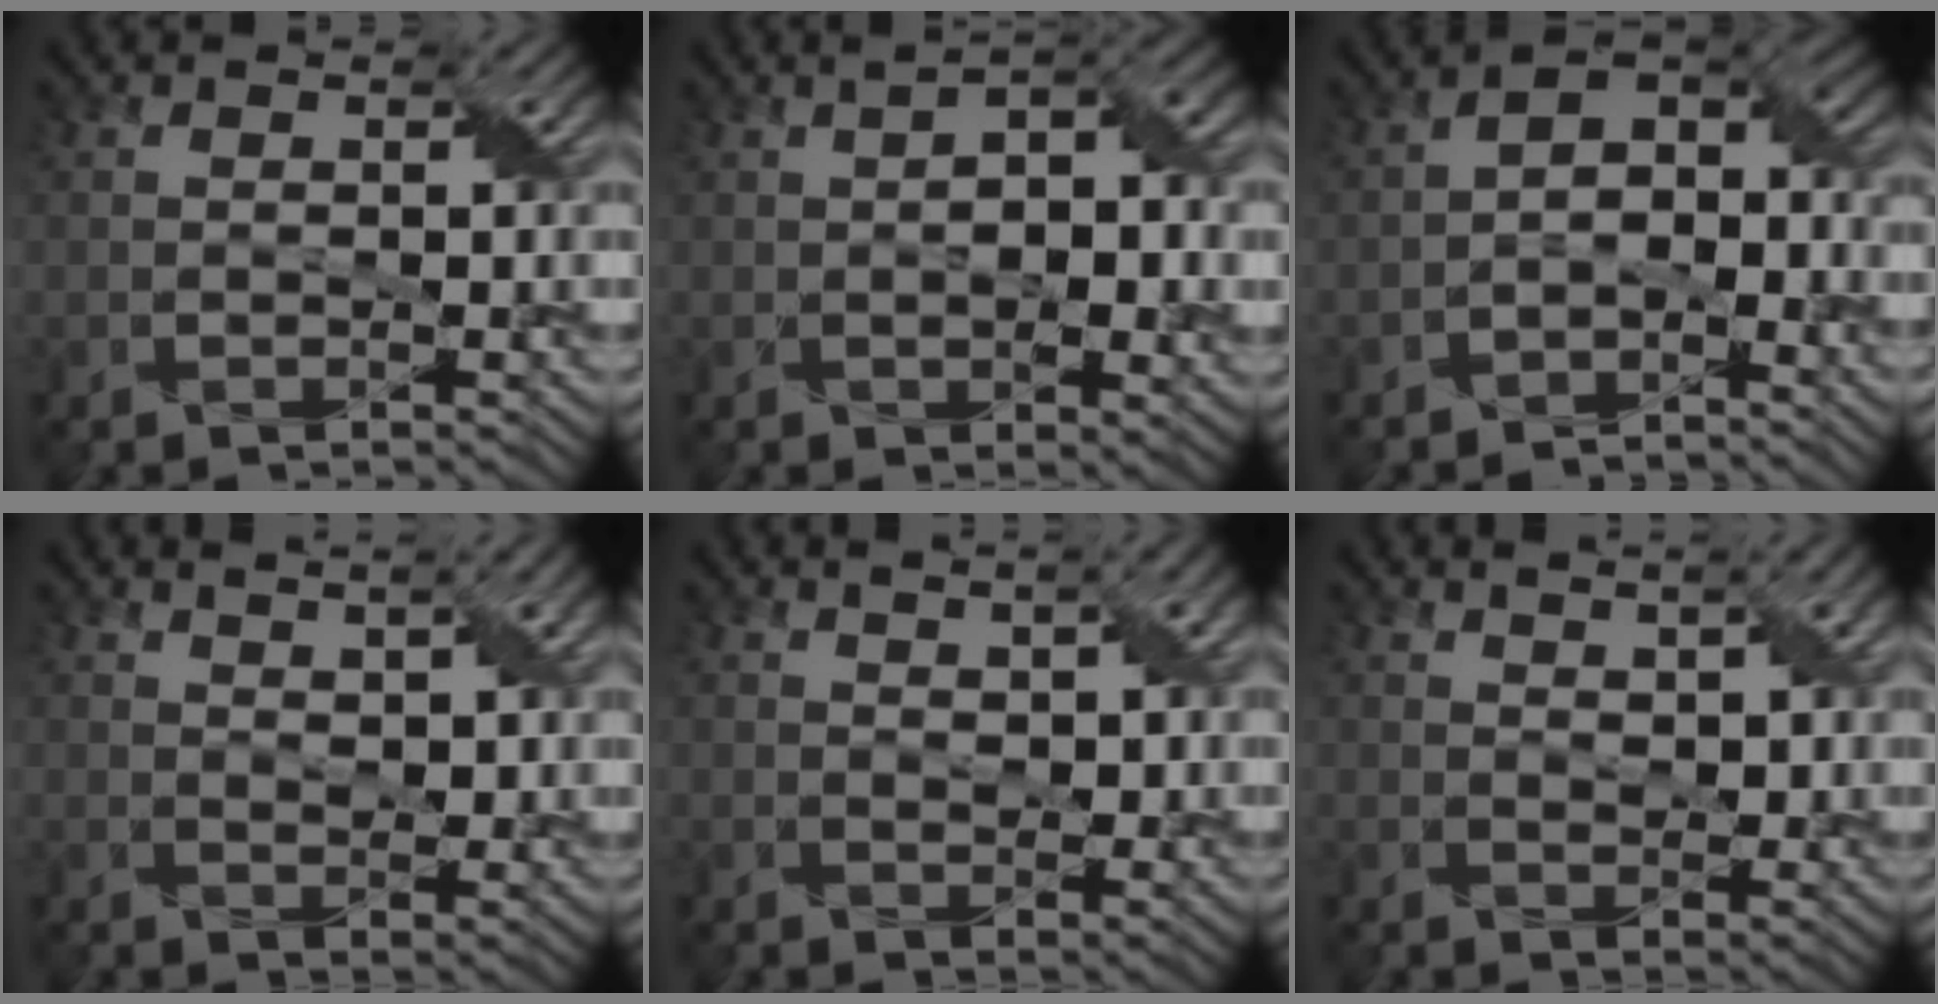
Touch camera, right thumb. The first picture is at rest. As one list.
[{"total": 6.6, "force": [0.3, 3.2, 5.8], "torque": [-0.087, -0.001, 0.011]}, {"total": 5.7, "force": [-2.8, 2.9, 4.0], "torque": [-0.055, 0.007, -0.061]}, {"total": 4.7, "force": [3.1, 1.7, 3.0], "torque": [-0.056, -0.005, 0.061]}, {"total": 3.8, "force": [2.2, 1.7, 2.6], "torque": [-0.052, -0.002, 0.044]}, {"total": 4.0, "force": [2.7, 1.6, 2.5], "torque": [-0.050, -0.004, 0.054]}]